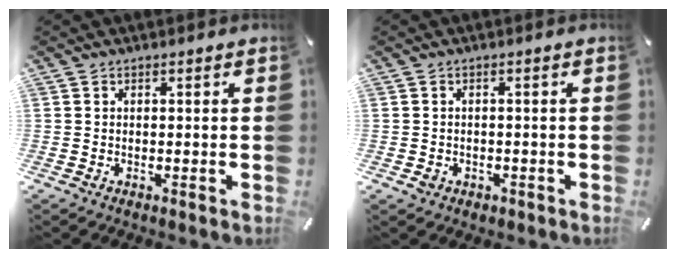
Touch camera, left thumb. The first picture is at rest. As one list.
[{"total": 2.1, "force": [-0.9, 1.8, 0.7], "torque": [-0.012, 0.005, -0.018]}]